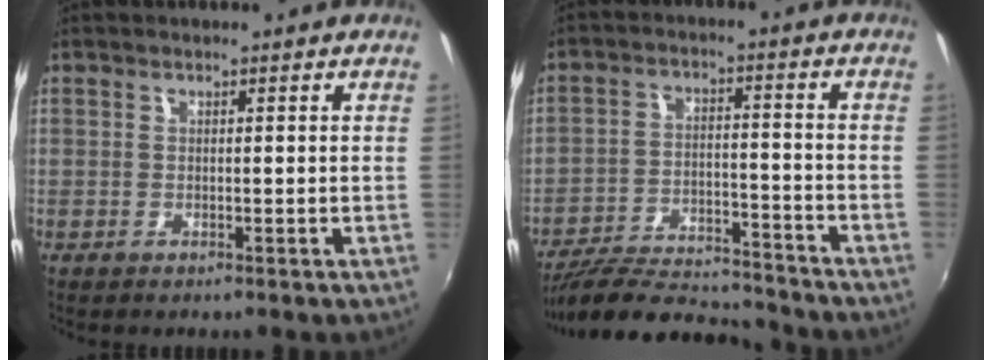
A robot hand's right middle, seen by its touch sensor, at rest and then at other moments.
{"total": 17.6, "force": [-15.8, 3.8, 6.6], "torque": [-0.139, -0.014, -0.245]}